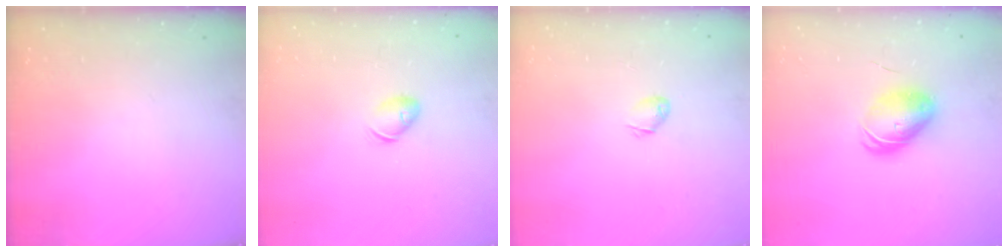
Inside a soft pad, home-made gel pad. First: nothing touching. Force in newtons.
{"total": 7.0, "press": 6.9, "slide": 1.1}
{"total": 2.4, "press": 2.4, "slide": 0.4}
{"total": 9.3, "press": 9.2, "slide": 1.3}